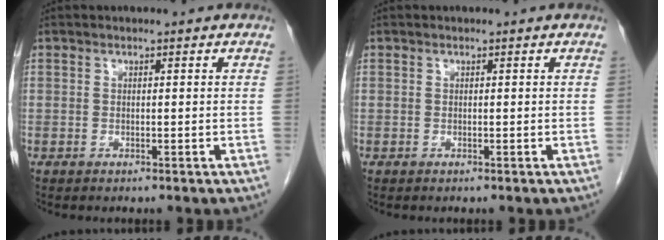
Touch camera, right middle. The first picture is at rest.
{"total": 0.0}